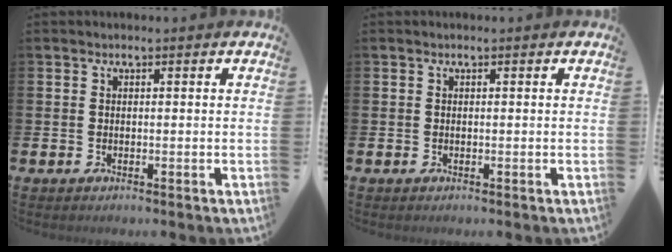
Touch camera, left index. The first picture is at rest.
{"total": 0.0}